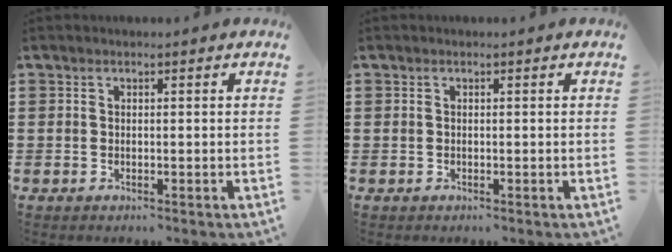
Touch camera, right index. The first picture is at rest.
{"total": 0.0}